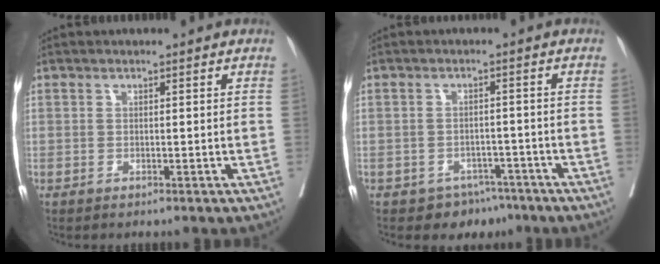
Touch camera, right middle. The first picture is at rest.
{"total": 4.5, "force": [-3.3, 3.0, 0.3], "torque": [0.011, 0.012, -0.043]}